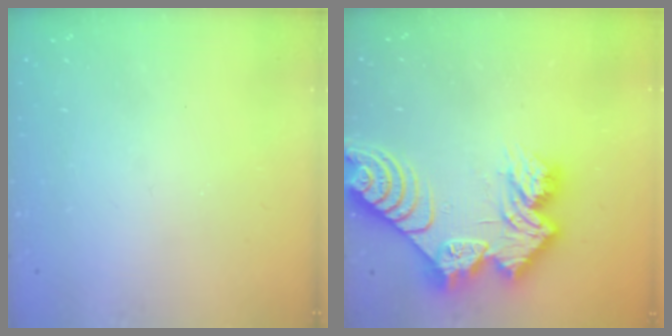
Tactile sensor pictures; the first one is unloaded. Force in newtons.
{"total": 17.3, "press": 17.2, "slide": 1.7}